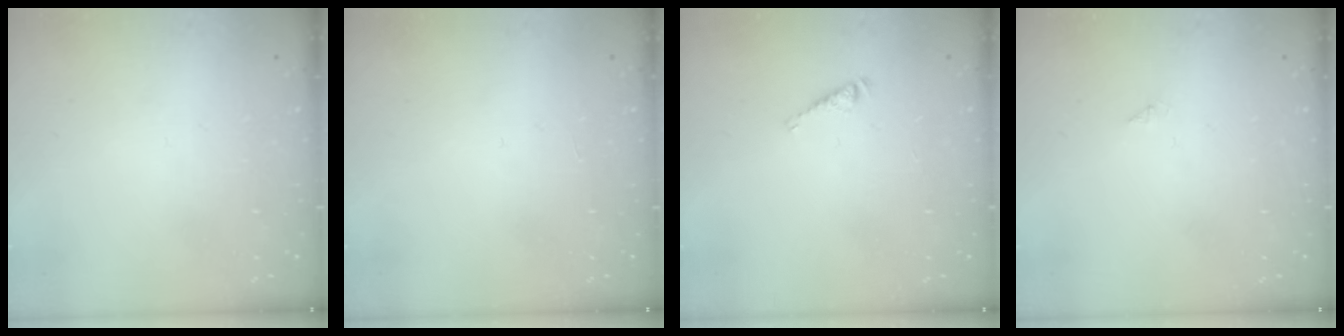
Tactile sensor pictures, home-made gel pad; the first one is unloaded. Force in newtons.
{"total": 0.0}
{"total": 3.7, "press": 3.7, "slide": 0.4}
{"total": 0.0}